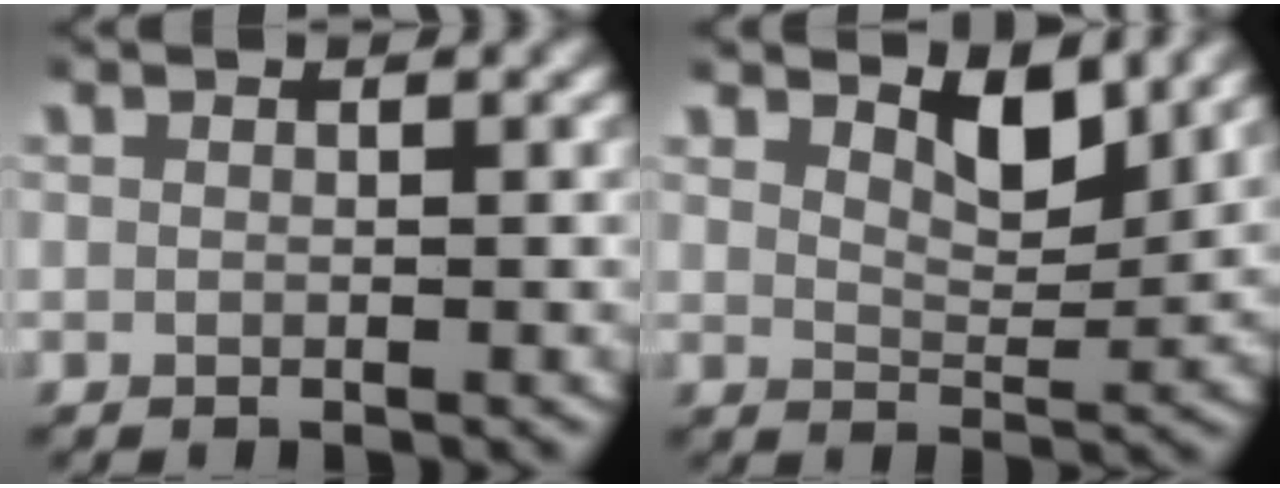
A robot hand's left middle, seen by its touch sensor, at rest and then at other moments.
{"total": 4.0, "force": [3.2, 1.2, 2.0], "torque": [-0.035, -0.014, 0.056]}